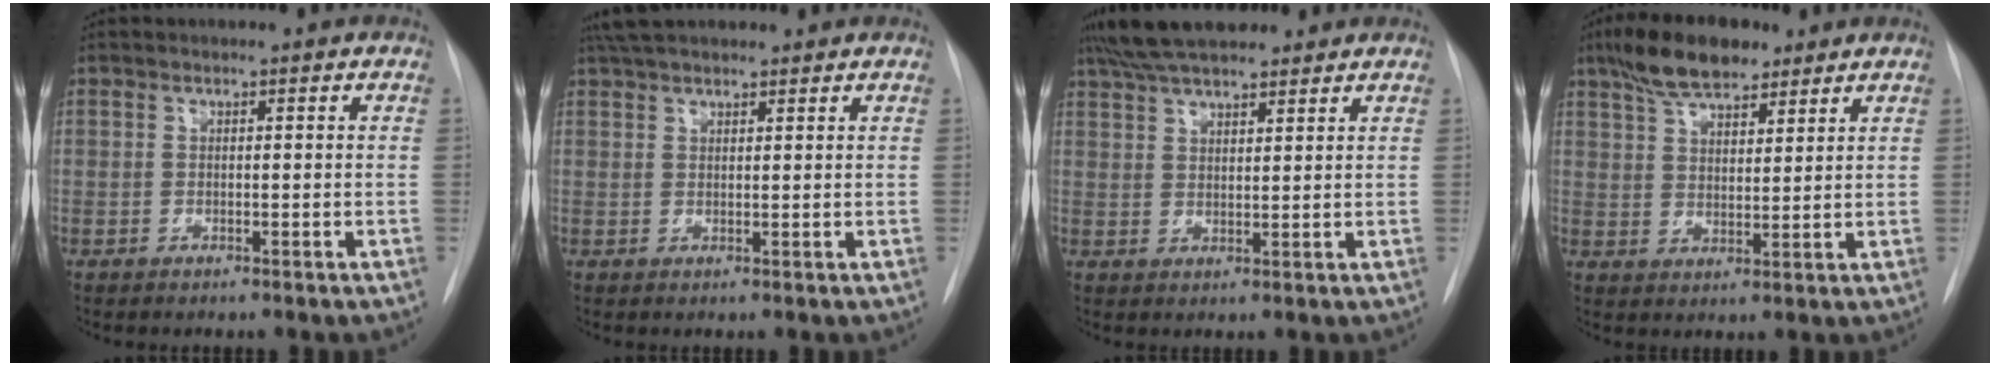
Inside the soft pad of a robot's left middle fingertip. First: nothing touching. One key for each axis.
{"total": 6.7, "fx": 5.7, "fy": 1.9, "fz": 3.0, "tx": -0.047, "ty": 0.038, "tz": 0.100}
{"total": 10.3, "fx": 8.6, "fy": 2.7, "fz": 5.0, "tx": -0.079, "ty": 0.032, "tz": 0.146}
{"total": 9.3, "fx": 6.8, "fy": 3.6, "fz": 5.2, "tx": -0.095, "ty": 0.017, "tz": 0.120}